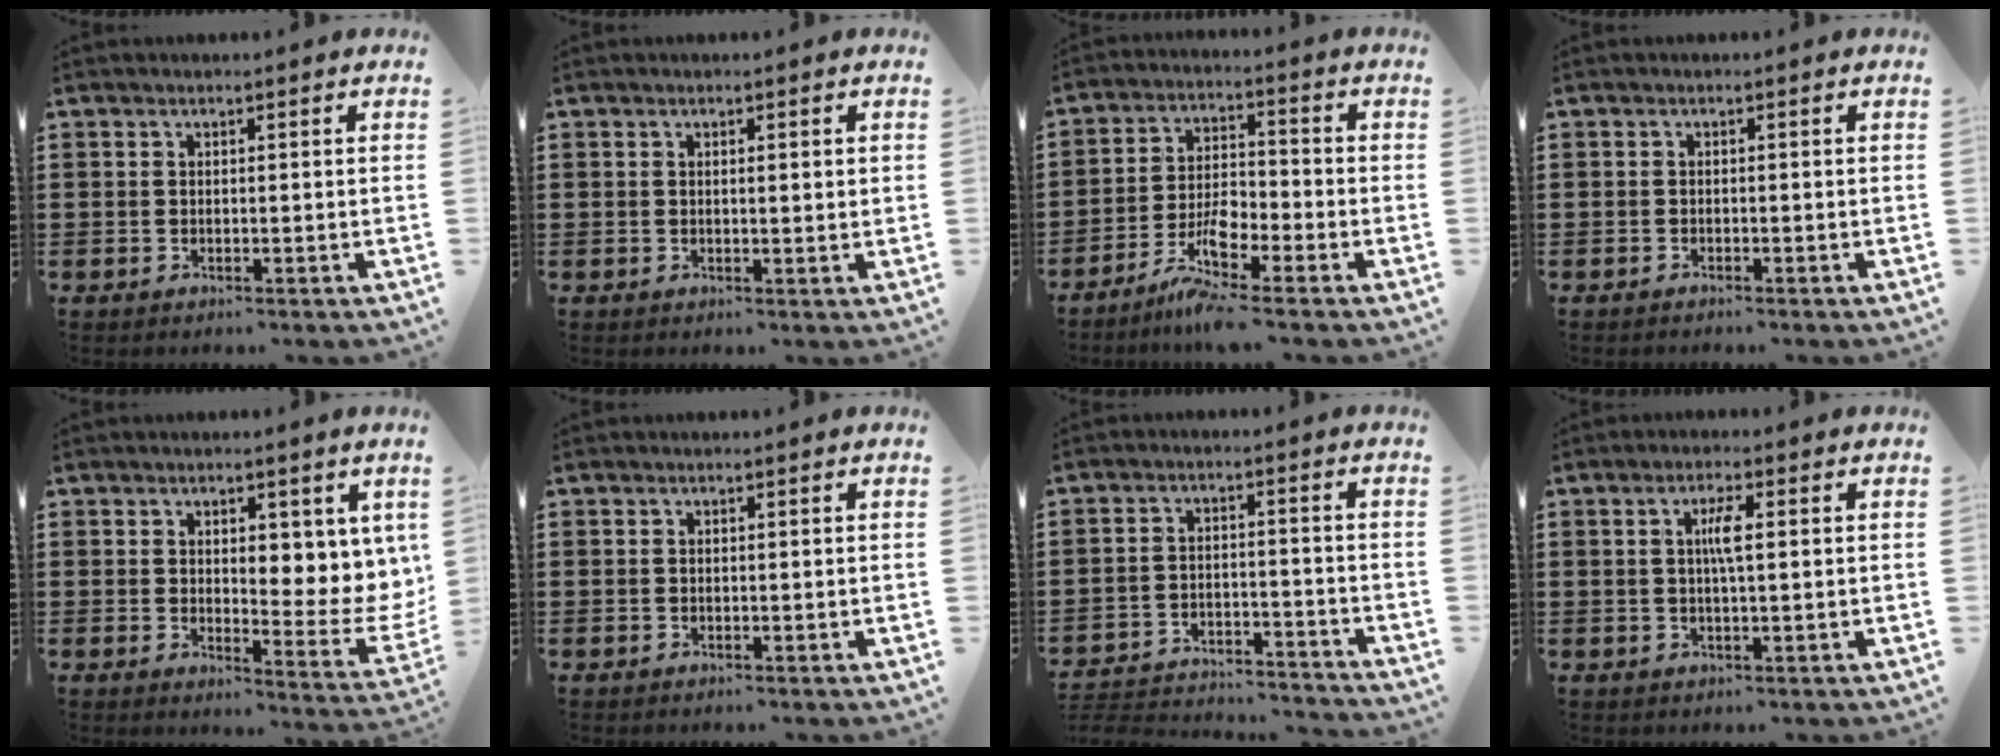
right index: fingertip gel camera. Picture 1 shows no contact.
{"total": 0.7, "force": [0.1, 0.0, 0.7], "torque": [-0.012, -0.001, 0.002]}
{"total": 6.5, "force": [-4.3, 1.8, 4.5], "torque": [-0.111, -0.007, -0.089]}
{"total": 0.6, "force": [-0.6, 0.0, 0.0], "torque": [-0.002, -0.002, -0.013]}
{"total": 4.7, "force": [2.8, 2.7, 2.7], "torque": [-0.035, -0.021, 0.044]}
{"total": 0.0}
{"total": 4.1, "force": [-4.0, 0.2, 0.7], "torque": [-0.025, -0.003, -0.086]}
{"total": 3.2, "force": [0.4, 0.6, 3.1], "torque": [-0.062, 0.000, 0.005]}